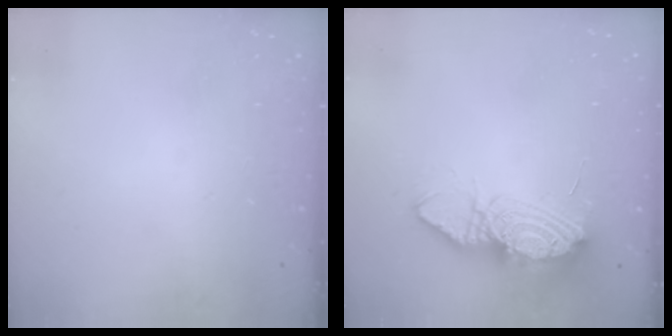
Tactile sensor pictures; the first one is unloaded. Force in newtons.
{"total": 12.6, "press": 12.5, "slide": 1.3}